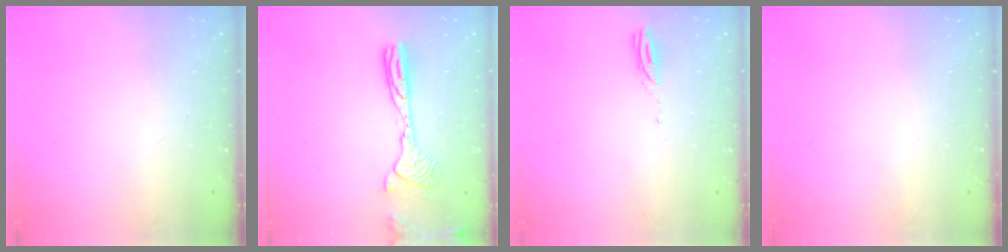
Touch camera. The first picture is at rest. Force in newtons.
{"total": 11.9, "press": 11.6, "slide": 2.5}
{"total": 3.0, "press": 3.0, "slide": 0.1}
{"total": 0.0}